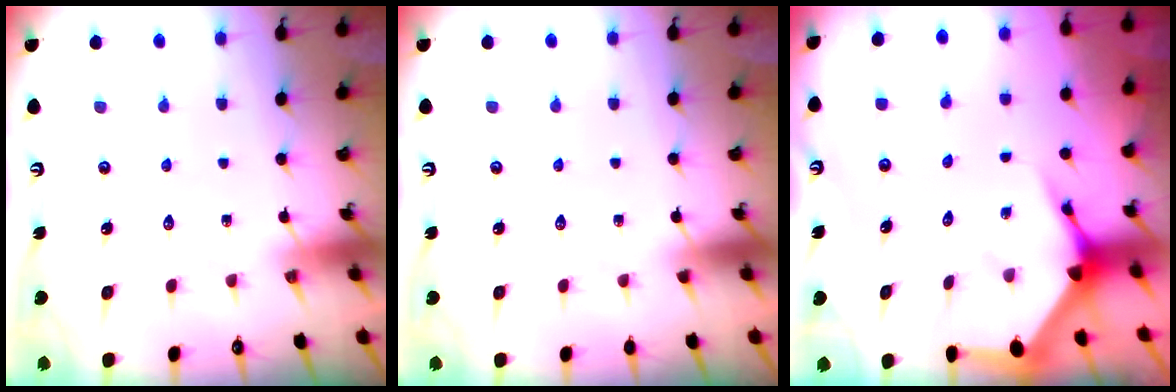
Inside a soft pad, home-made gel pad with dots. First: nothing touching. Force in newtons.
{"total": 0.0}
{"total": 3.8, "press": 3.8, "slide": 0.4}